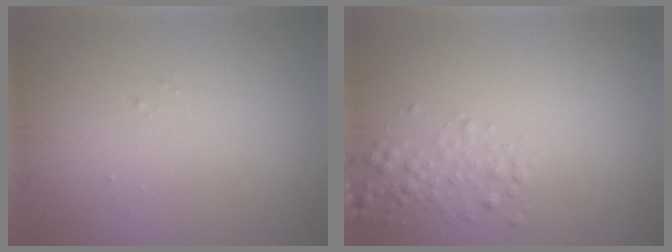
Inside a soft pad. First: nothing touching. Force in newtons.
{"total": 1.8, "press": 1.8, "slide": 0.1}